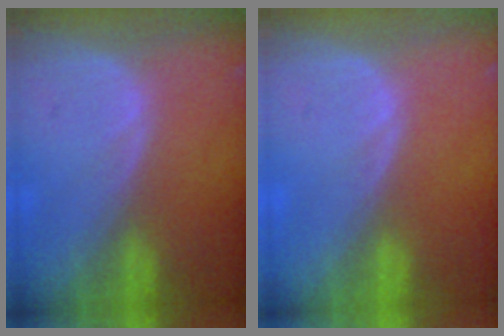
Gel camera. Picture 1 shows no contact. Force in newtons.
{"total": 0.0}